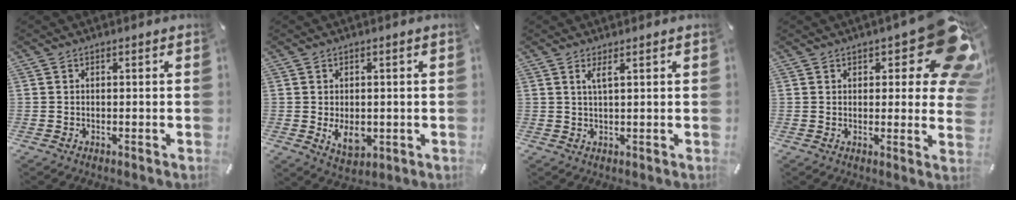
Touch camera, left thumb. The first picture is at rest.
{"total": 6.1, "force": [-1.0, 4.2, 4.3], "torque": [-0.073, -0.011, -0.022]}
{"total": 2.6, "force": [1.3, 0.3, 2.3], "torque": [-0.047, 0.001, 0.021]}
{"total": 15.7, "force": [8.0, 6.5, 11.9], "torque": [-0.136, -0.064, 0.137]}